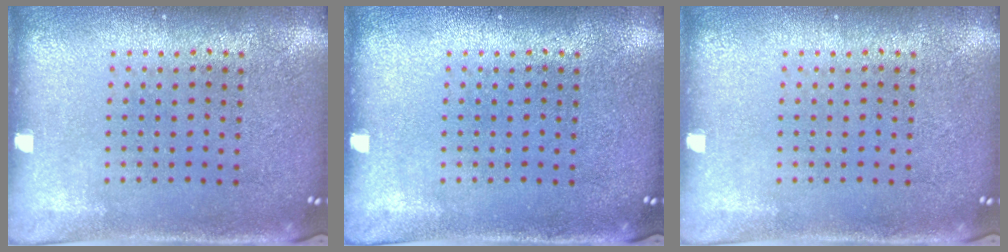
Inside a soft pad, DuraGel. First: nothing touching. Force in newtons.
{"total": 0.0}
{"total": 0.0}